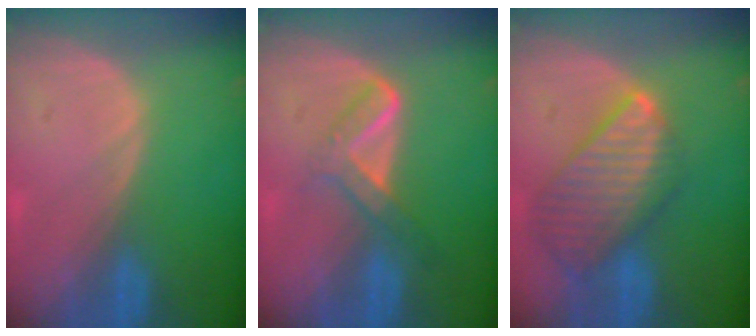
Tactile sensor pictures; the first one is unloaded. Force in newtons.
{"total": 5.2, "press": 4.6, "slide": 2.4}
{"total": 9.9, "press": 8.6, "slide": 4.9}